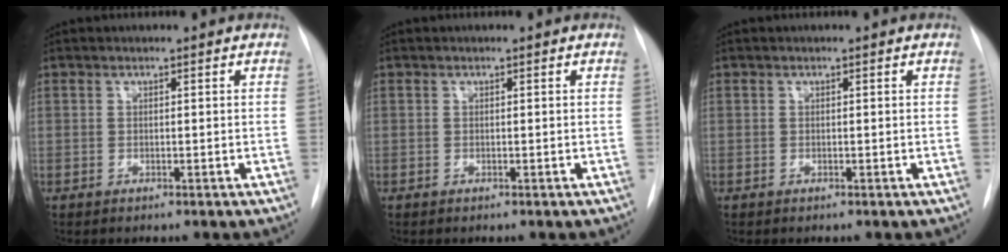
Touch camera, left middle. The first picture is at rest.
{"total": 0.0}
{"total": 0.0}